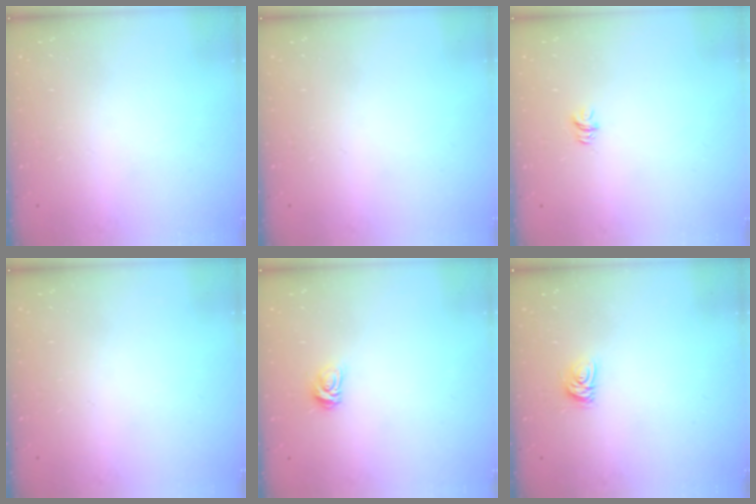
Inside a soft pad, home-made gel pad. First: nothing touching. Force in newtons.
{"total": 0.0}
{"total": 3.5, "press": 3.5, "slide": 0.3}
{"total": 0.0}
{"total": 3.9, "press": 3.9, "slide": 0.5}
{"total": 4.0, "press": 3.9, "slide": 0.7}